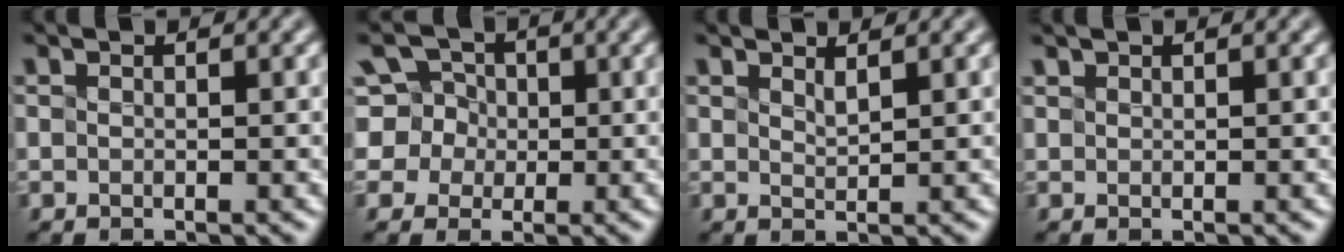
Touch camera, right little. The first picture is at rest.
{"total": 6.7, "force": [2.4, 6.0, 2.0], "torque": [-0.044, 0.049, 0.027]}
{"total": 0.8, "force": [0.6, -0.4, -0.2], "torque": [-0.001, 0.009, 0.024]}
{"total": 1.2, "force": [1.0, 0.5, 0.5], "torque": [-0.007, 0.013, 0.019]}